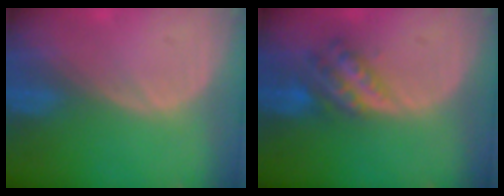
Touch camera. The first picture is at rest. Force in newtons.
{"total": 6.1, "press": 5.3, "slide": 3.0}